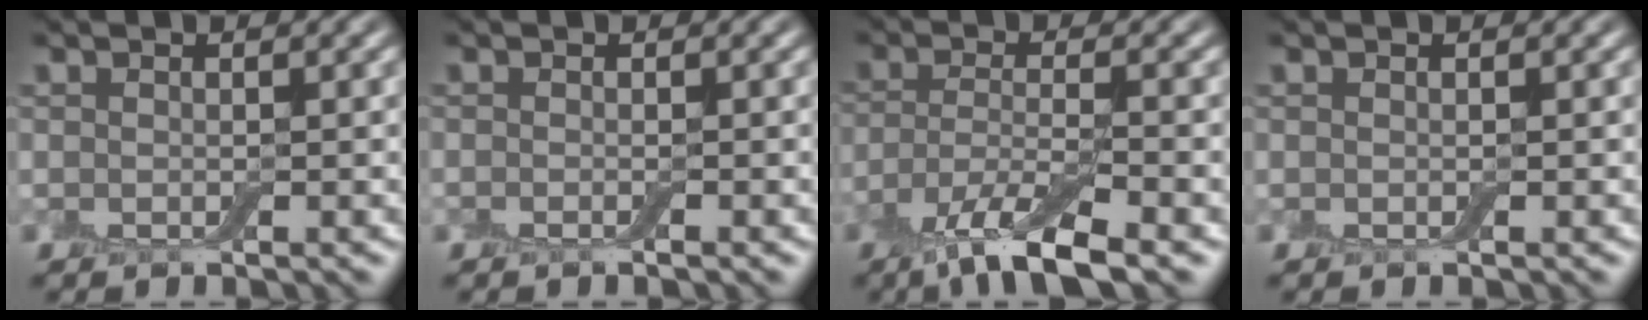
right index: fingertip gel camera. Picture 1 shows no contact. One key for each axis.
{"total": 0.5, "fx": -0.3, "fy": 0.0, "fz": 0.4, "tx": -0.008, "ty": -0.001, "tz": -0.007}
{"total": 6.1, "fx": -3.8, "fy": 1.4, "fz": 4.6, "tx": -0.091, "ty": -0.010, "tz": -0.079}
{"total": 0.0}